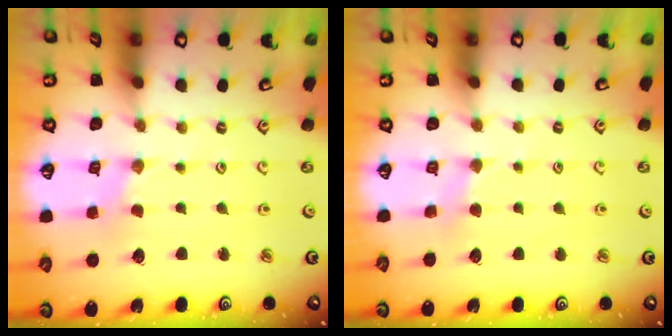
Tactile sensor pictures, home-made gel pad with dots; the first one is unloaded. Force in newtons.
{"total": 2.9, "press": 2.8, "slide": 0.4}